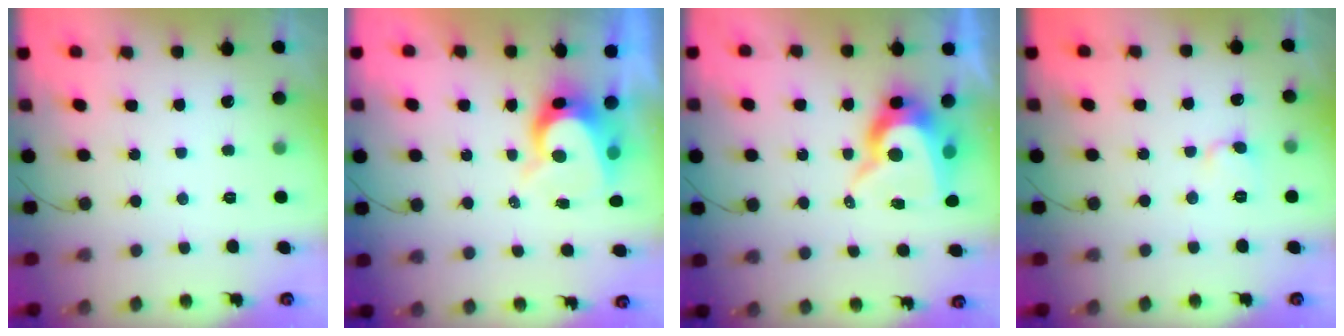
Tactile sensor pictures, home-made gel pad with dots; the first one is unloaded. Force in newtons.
{"total": 8.3, "press": 8.2, "slide": 0.8}
{"total": 11.4, "press": 11.3, "slide": 0.8}
{"total": 4.8, "press": 4.8, "slide": 0.3}